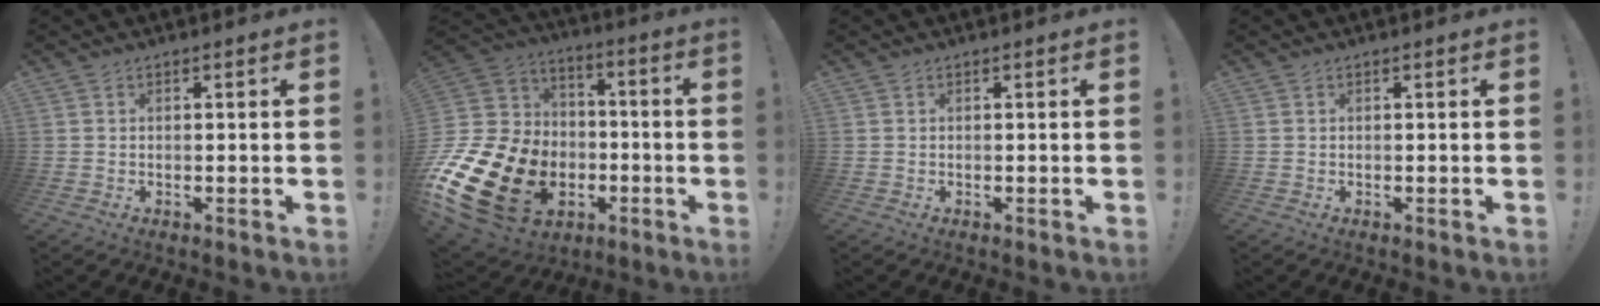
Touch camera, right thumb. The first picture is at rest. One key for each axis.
{"total": 26.6, "fx": -7.7, "fy": 20.0, "fz": 15.7, "tx": -0.312, "ty": 0.035, "tz": -0.075}
{"total": 0.0}
{"total": 0.0}